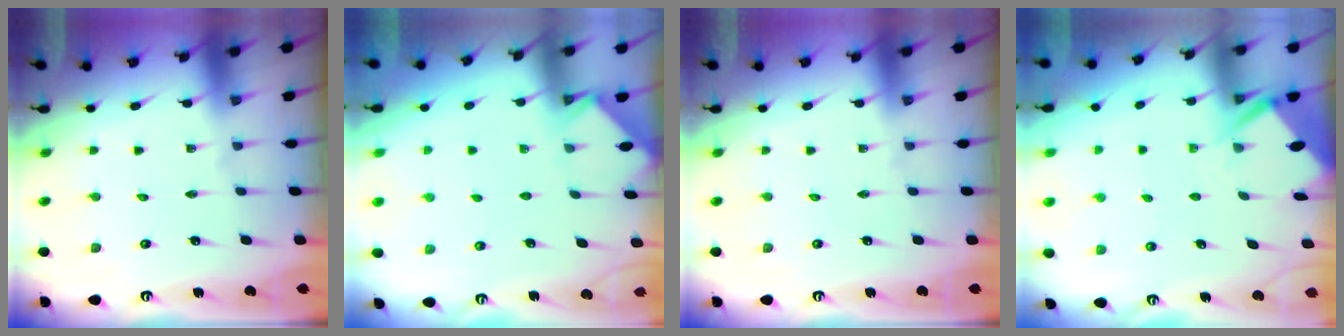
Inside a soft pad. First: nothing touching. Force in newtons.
{"total": 2.5, "press": 2.5, "slide": 0.4}
{"total": 0.0}
{"total": 3.6, "press": 3.6, "slide": 0.3}